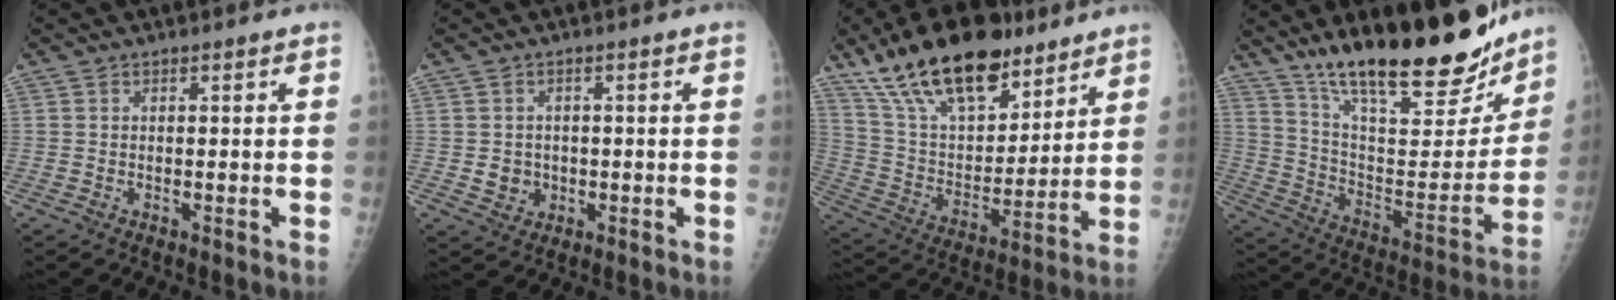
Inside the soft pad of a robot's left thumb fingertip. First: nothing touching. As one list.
[{"total": 3.4, "force": [-0.3, 3.2, 1.3], "torque": [-0.004, 0.002, 0.004]}, {"total": 24.2, "force": [16.7, 10.8, 13.8], "torque": [-0.205, -0.047, 0.294]}, {"total": 28.2, "force": [20.9, 8.2, 17.0], "torque": [-0.226, -0.088, 0.328]}]